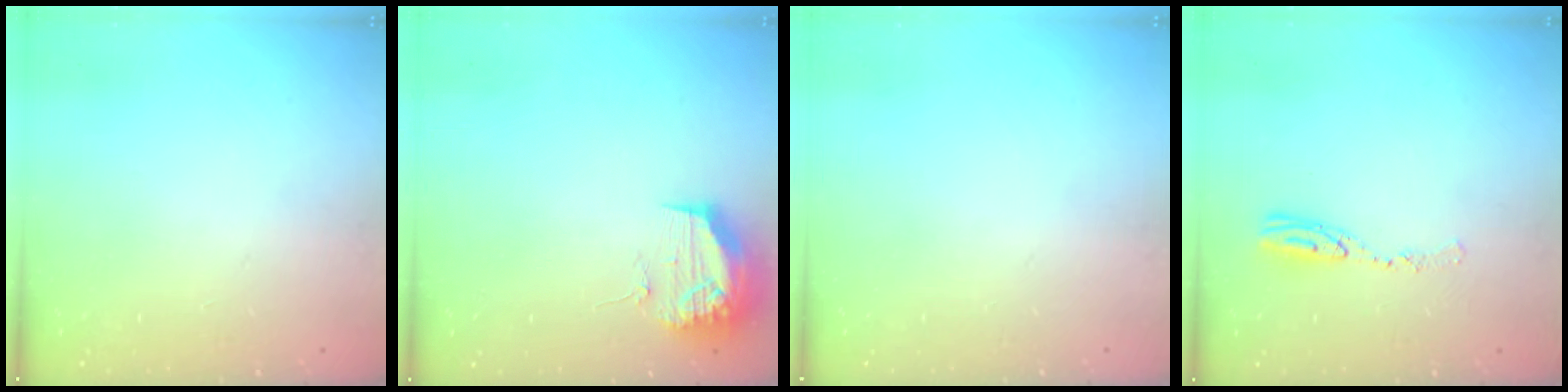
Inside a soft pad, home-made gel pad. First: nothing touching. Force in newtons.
{"total": 11.1, "press": 11.1, "slide": 0.8}
{"total": 0.0}
{"total": 8.1, "press": 8.1, "slide": 0.6}